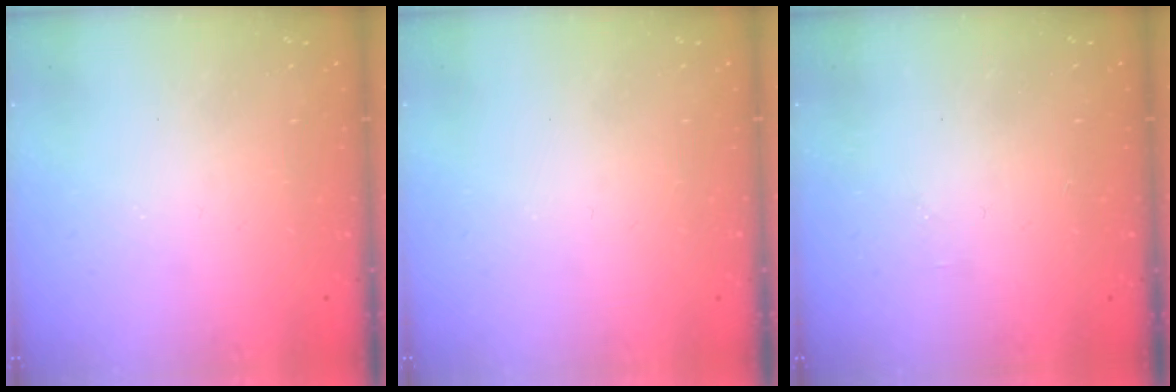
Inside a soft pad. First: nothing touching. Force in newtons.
{"total": 0.0}
{"total": 1.2, "press": 1.2, "slide": 0.3}